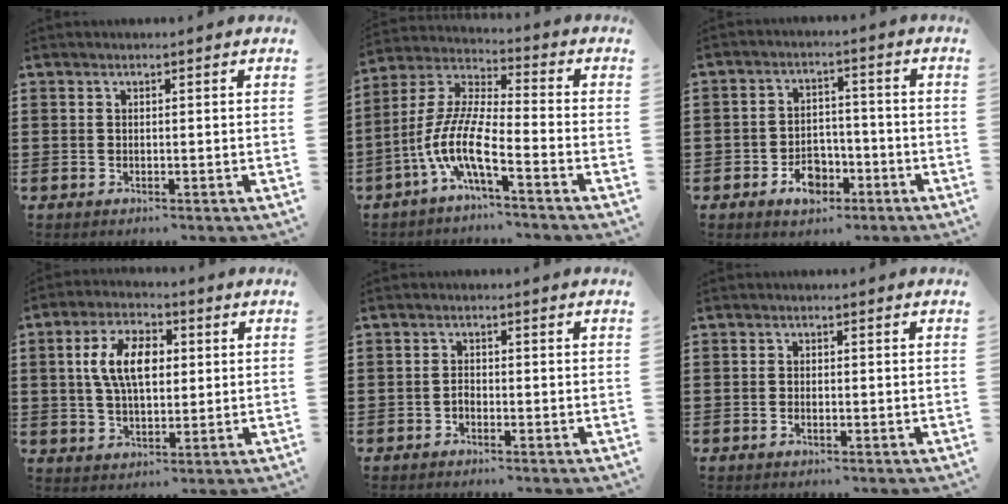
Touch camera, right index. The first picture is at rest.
{"total": 9.1, "force": [-5.3, 1.6, 7.2], "torque": [-0.187, -0.024, -0.113]}
{"total": 5.2, "force": [-3.0, 3.4, 2.6], "torque": [-0.035, 0.009, -0.055]}
{"total": 8.6, "force": [1.5, 4.6, 7.1], "torque": [-0.154, 0.014, 0.023]}
{"total": 1.3, "force": [-0.7, 0.7, 0.8], "torque": [-0.018, -0.001, -0.014]}
{"total": 0.9, "force": [-0.4, 0.5, 0.7], "torque": [-0.014, -0.002, -0.006]}